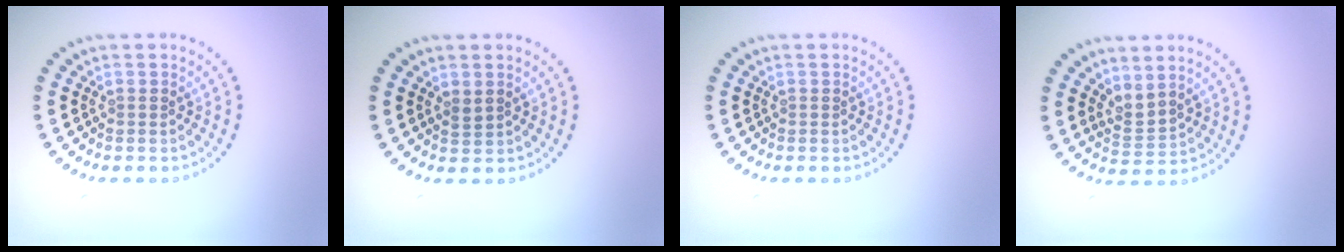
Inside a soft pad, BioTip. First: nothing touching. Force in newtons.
{"total": 0.9, "press": 0.7, "slide": 0.5}
{"total": 0.0}
{"total": 2.3, "press": 1.5, "slide": 1.7}